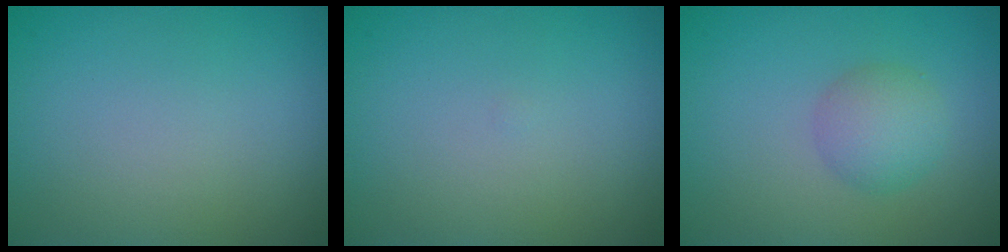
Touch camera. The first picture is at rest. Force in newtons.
{"total": 0.0}
{"total": 2.8, "press": 2.8, "slide": 0.0}